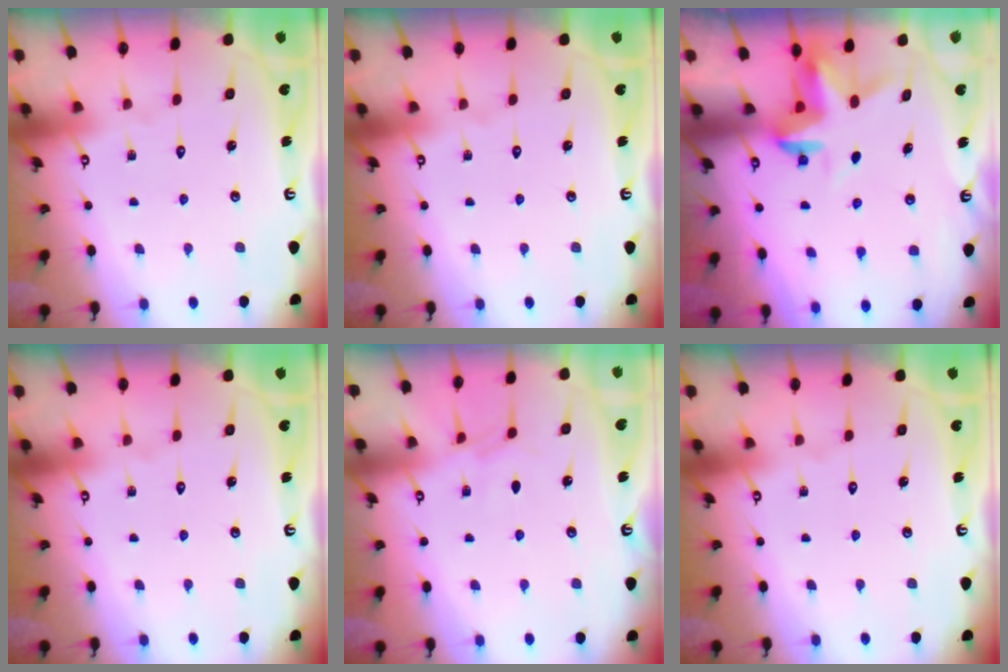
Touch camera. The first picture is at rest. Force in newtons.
{"total": 0.0}
{"total": 3.4, "press": 3.4, "slide": 0.2}
{"total": 0.0}
{"total": 3.7, "press": 3.6, "slide": 0.6}
{"total": 0.0}